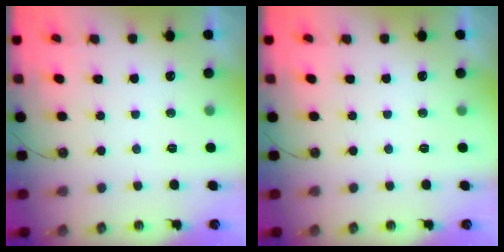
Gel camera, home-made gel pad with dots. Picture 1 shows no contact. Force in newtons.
{"total": 0.0}